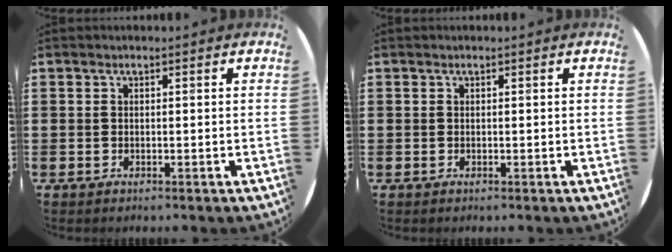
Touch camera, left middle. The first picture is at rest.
{"total": 0.0}